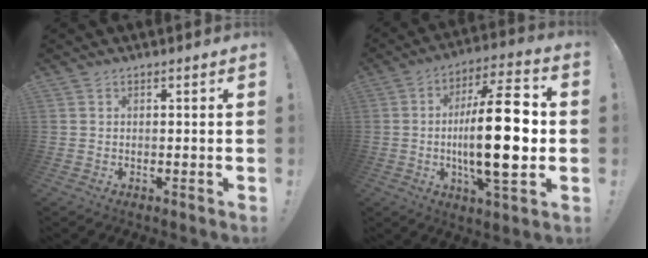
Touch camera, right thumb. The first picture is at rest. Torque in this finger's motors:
{"motor_torque": [2.09, 2.92, 2.30, -0.47, 0.36]}